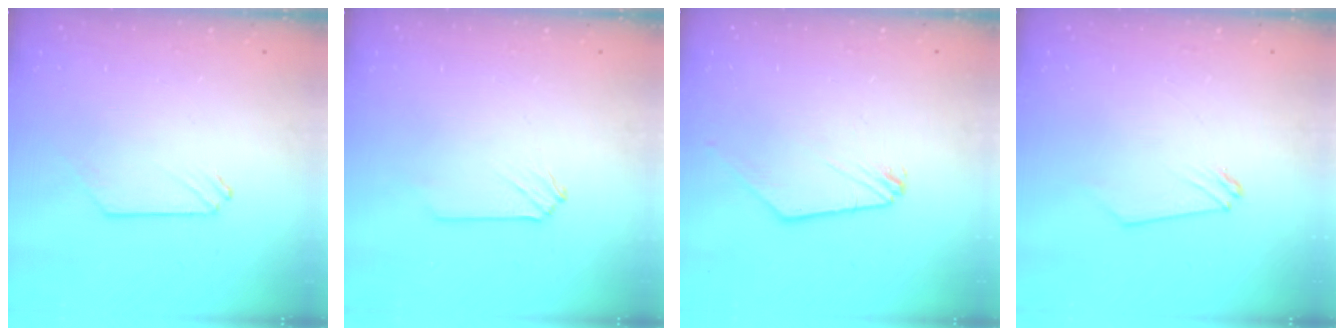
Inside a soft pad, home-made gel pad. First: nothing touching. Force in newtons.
{"total": 0.0}
{"total": 0.0}
{"total": 0.0}